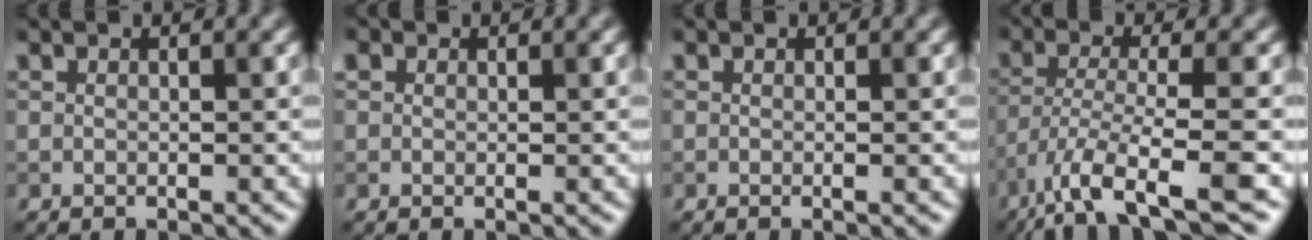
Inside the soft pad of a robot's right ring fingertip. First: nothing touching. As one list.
[{"total": 0.8, "force": [0.5, 0.6, 0.2], "torque": [0.002, 0.000, 0.001]}, {"total": 0.0}, {"total": 7.6, "force": [-4.7, 1.7, 5.7], "torque": [-0.095, -0.007, -0.087]}]